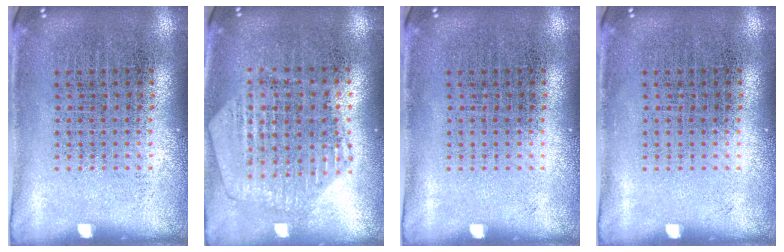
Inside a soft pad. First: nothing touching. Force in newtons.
{"total": 0.9, "press": 0.8, "slide": 0.1}
{"total": 0.0}
{"total": 0.0}